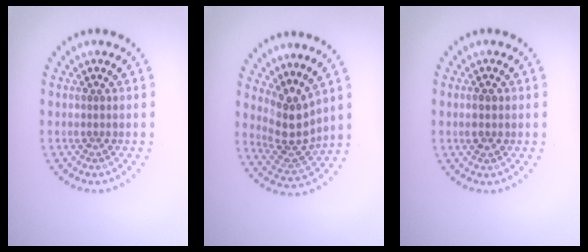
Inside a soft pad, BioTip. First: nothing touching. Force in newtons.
{"total": 3.6, "press": 2.8, "slide": 2.2}
{"total": 1.0, "press": 0.9, "slide": 0.2}